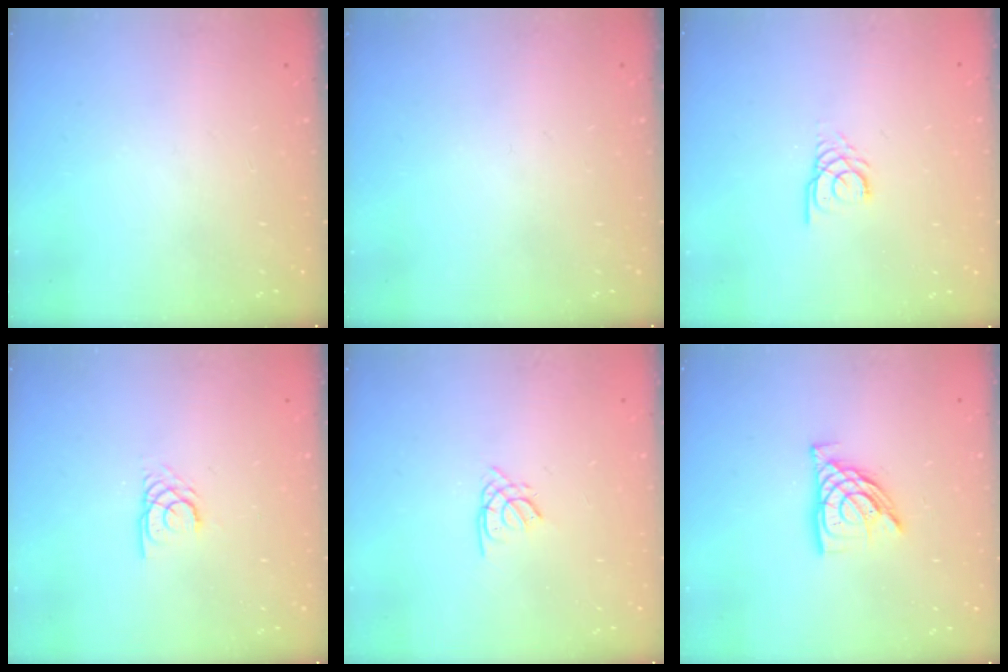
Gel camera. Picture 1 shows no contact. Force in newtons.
{"total": 0.0}
{"total": 3.0, "press": 3.0, "slide": 0.4}
{"total": 2.7, "press": 2.7, "slide": 0.1}
{"total": 1.3, "press": 1.3, "slide": 0.4}
{"total": 10.7, "press": 10.6, "slide": 1.2}